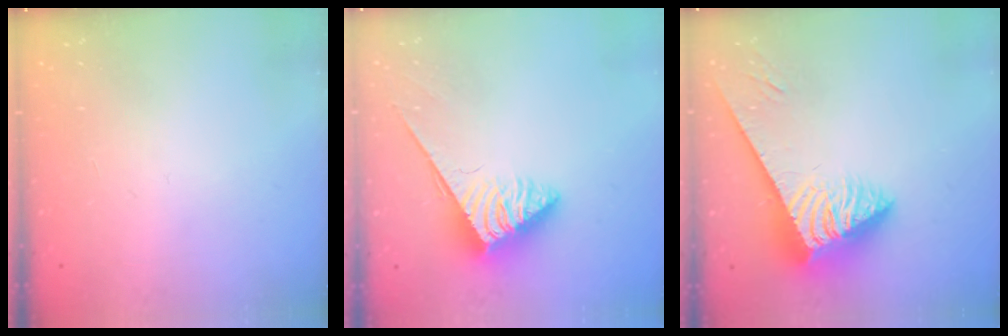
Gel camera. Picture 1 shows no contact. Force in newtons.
{"total": 3.8, "press": 3.8, "slide": 0.5}
{"total": 6.5, "press": 6.4, "slide": 1.0}